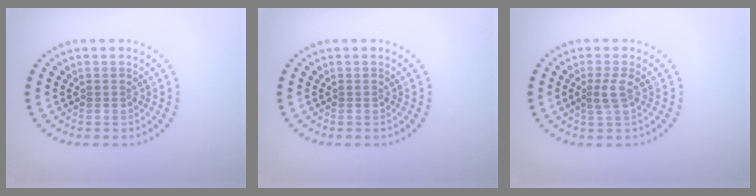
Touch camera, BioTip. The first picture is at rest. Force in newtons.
{"total": 0.0}
{"total": 1.7, "press": 1.4, "slide": 1.0}